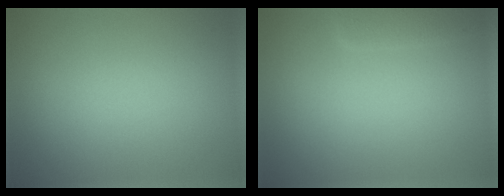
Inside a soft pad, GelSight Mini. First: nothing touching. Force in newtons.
{"total": 1.4, "press": 1.4, "slide": 0.1}